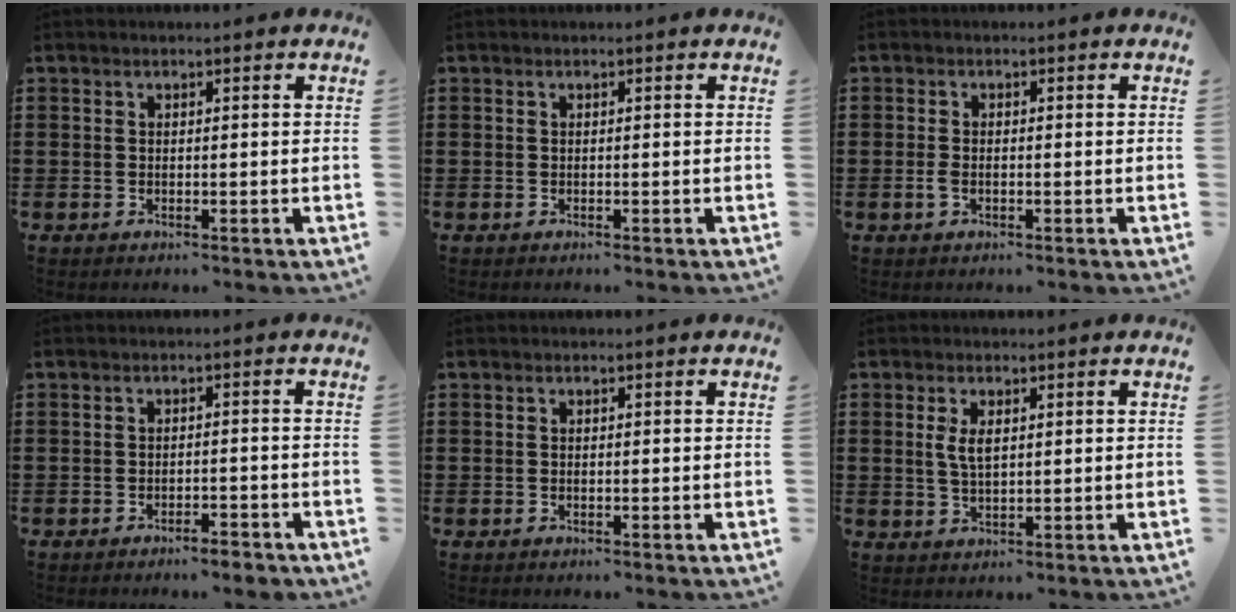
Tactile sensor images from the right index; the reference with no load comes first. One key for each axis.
{"total": 0.0}
{"total": 1.4, "fx": -0.4, "fy": 0.6, "fz": 1.2, "tx": -0.030, "ty": -0.004, "tz": -0.010}
{"total": 2.1, "fx": -1.9, "fy": 0.2, "fz": 0.8, "tx": -0.018, "ty": 0.000, "tz": -0.038}
{"total": 0.0}
{"total": 3.2, "fx": 0.8, "fy": 1.3, "fz": 2.8, "tx": -0.059, "ty": 0.005, "tz": 0.013}